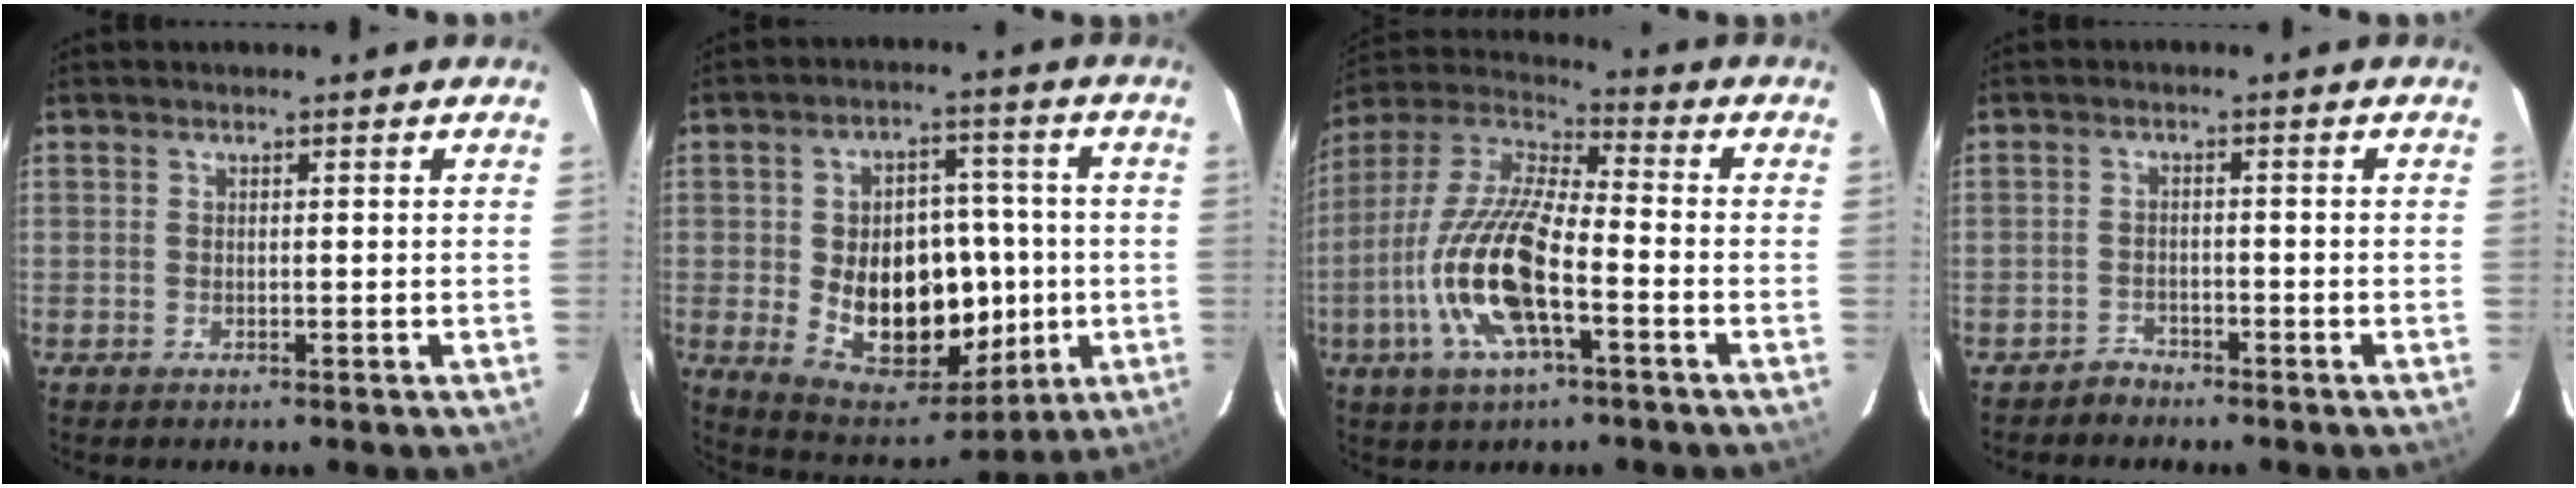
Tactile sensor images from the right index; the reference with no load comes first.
{"total": 18.0, "force": [-1.8, 13.0, 12.3], "torque": [-0.231, 0.009, 0.003]}
{"total": 17.1, "force": [-5.9, 5.2, 15.2], "torque": [-0.316, -0.010, -0.121]}
{"total": 2.2, "force": [-1.9, 1.0, -0.3], "torque": [0.004, 0.007, -0.035]}